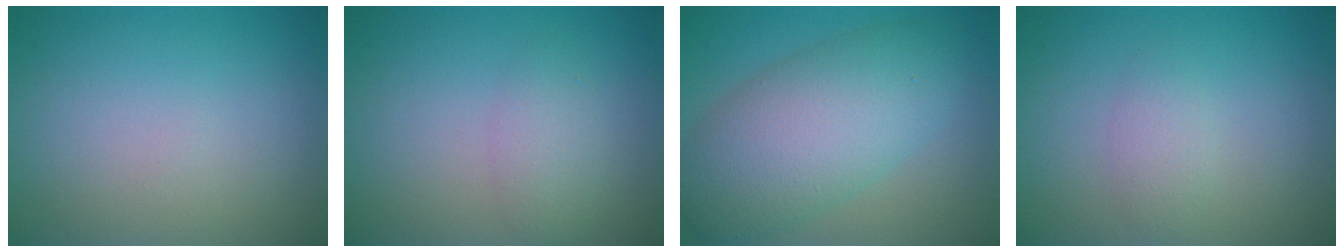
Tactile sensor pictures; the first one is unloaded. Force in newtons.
{"total": 2.1, "press": 2.1, "slide": 0.1}
{"total": 8.3, "press": 8.3, "slide": 0.1}
{"total": 1.7, "press": 1.7, "slide": 0.0}